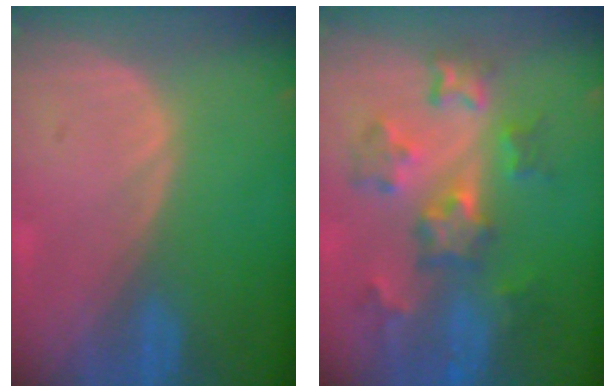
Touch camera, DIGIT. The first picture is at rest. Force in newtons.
{"total": 8.3, "press": 7.8, "slide": 2.9}